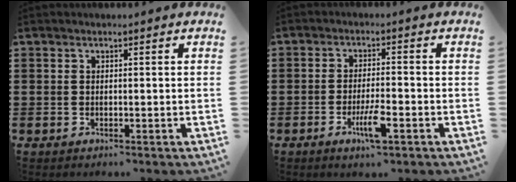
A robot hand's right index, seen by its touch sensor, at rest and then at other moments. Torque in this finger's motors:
{"motor_torque": [0.20, -0.13, 0.28, 0.07]}